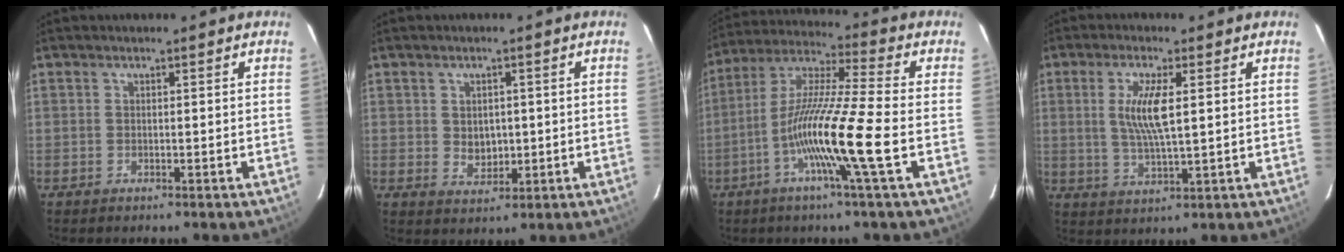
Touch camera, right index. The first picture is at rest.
{"total": 4.0, "force": [0.1, 3.3, 2.3], "torque": [-0.037, -0.003, 0.009]}
{"total": 14.7, "force": [-5.1, -0.8, 13.8], "torque": [-0.268, -0.001, -0.107]}
{"total": 7.2, "force": [1.4, 1.3, 7.0], "torque": [-0.137, -0.004, 0.028]}